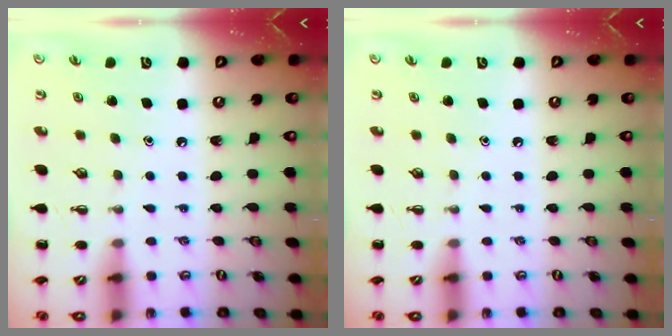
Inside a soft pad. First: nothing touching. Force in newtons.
{"total": 0.0}